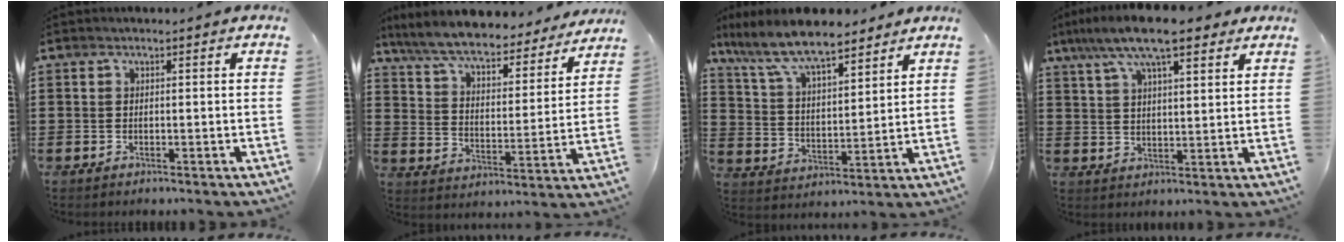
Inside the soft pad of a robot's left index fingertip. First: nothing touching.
{"total": 8.1, "force": [7.3, 0.8, 3.3], "torque": [-0.095, -0.044, 0.125]}
{"total": 9.9, "force": [8.4, 2.2, 4.8], "torque": [-0.125, -0.033, 0.148]}
{"total": 10.9, "force": [7.6, 2.7, 7.2], "torque": [-0.151, -0.006, 0.135]}